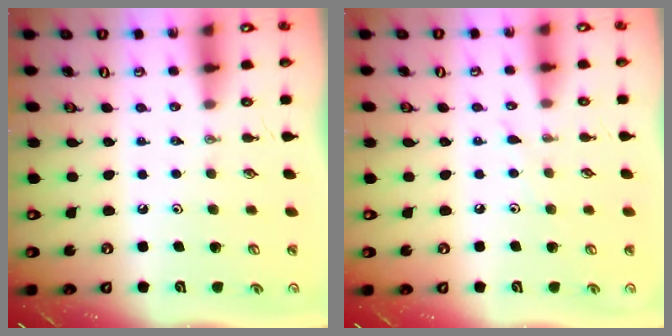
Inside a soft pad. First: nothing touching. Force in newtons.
{"total": 3.4, "press": 3.4, "slide": 0.5}